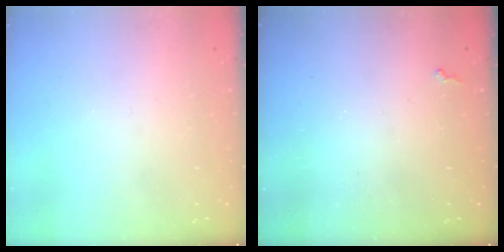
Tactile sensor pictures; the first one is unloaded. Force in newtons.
{"total": 2.3, "press": 2.3, "slide": 0.5}